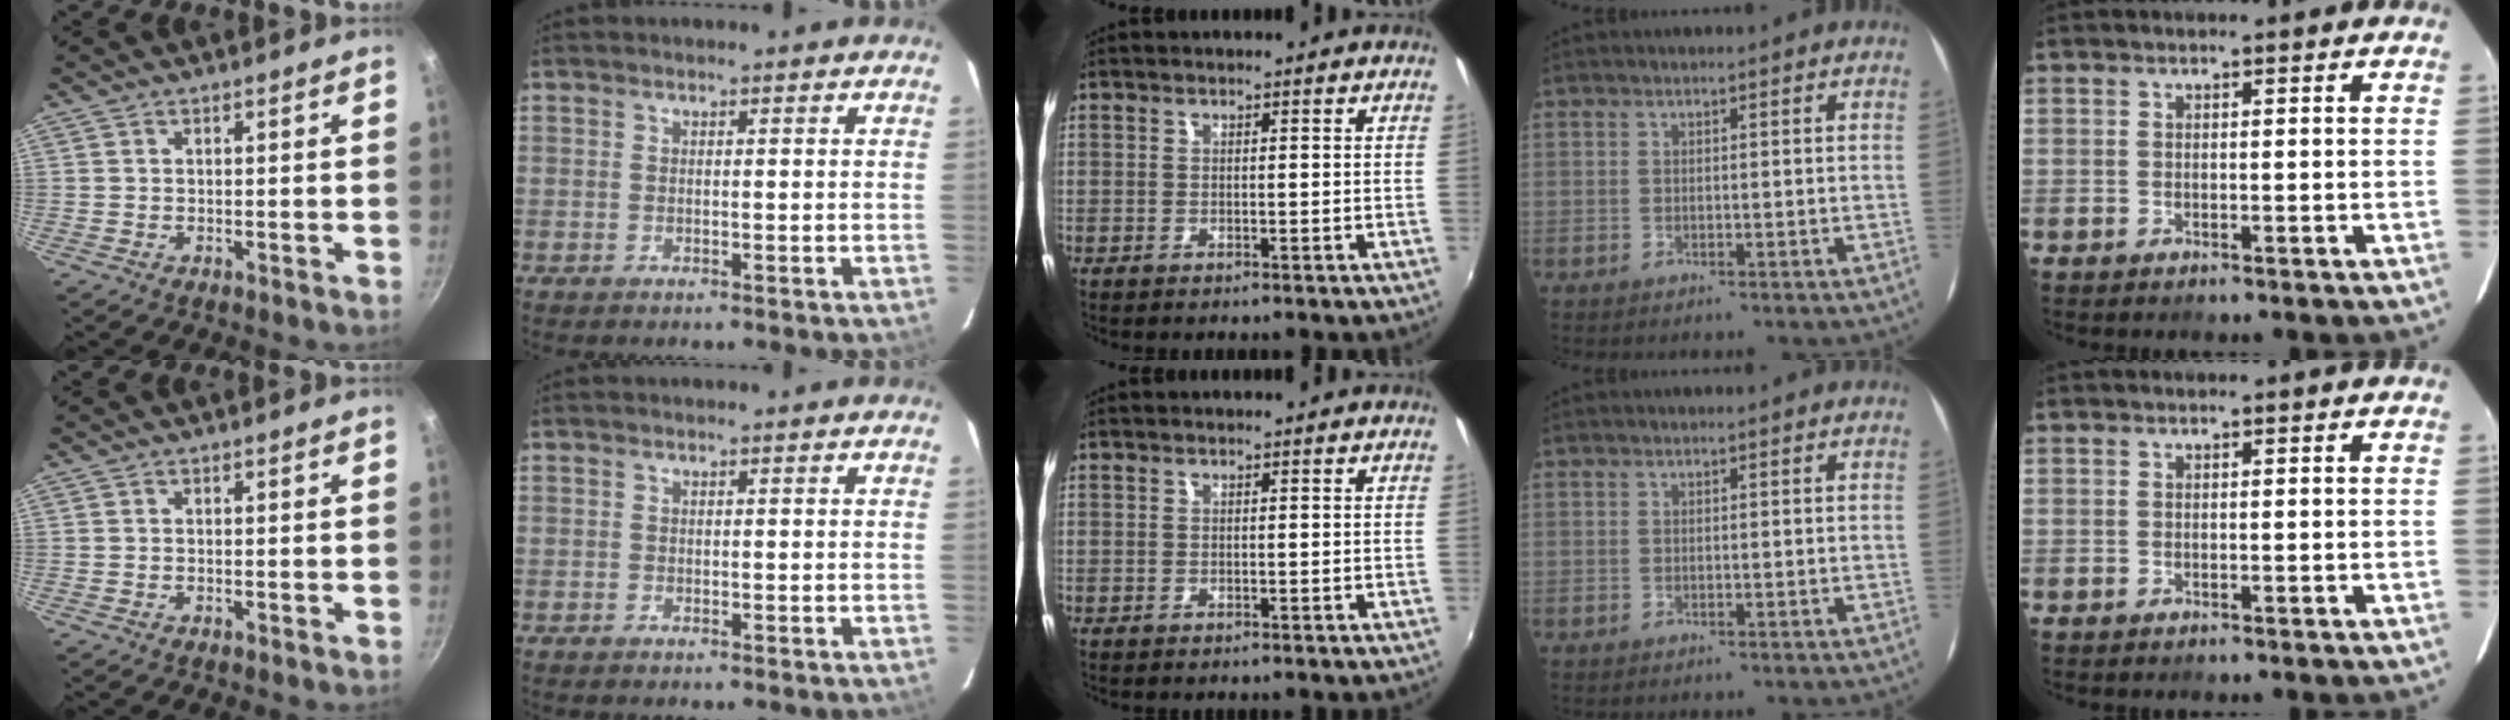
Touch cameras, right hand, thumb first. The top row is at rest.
{}